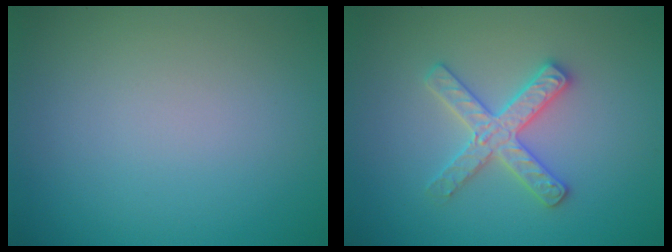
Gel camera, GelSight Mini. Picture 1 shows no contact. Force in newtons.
{"total": 2.9, "press": 2.9, "slide": 0.5}